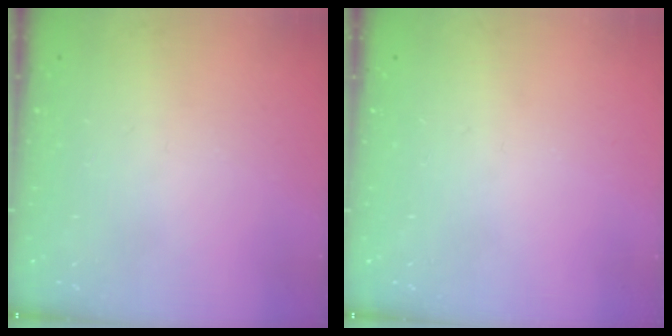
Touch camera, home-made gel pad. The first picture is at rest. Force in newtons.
{"total": 0.0}